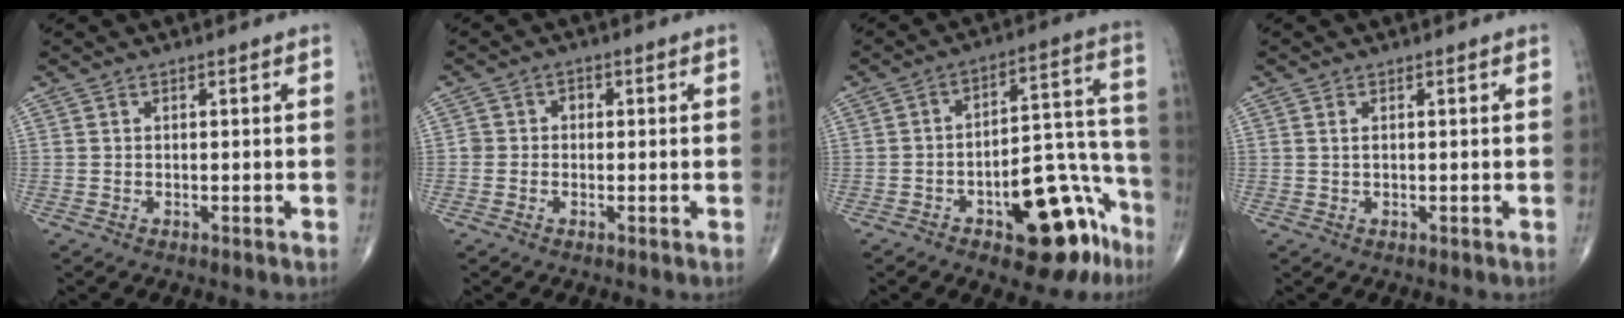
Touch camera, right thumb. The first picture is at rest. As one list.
[{"total": 2.2, "force": [-0.1, 2.0, 0.8], "torque": [0.003, 0.009, -0.005]}, {"total": 18.0, "force": [-9.2, 8.0, 13.2], "torque": [-0.114, 0.090, -0.118]}, {"total": 0.8, "force": [0.3, 0.4, 0.7], "torque": [-0.017, 0.003, 0.007]}]